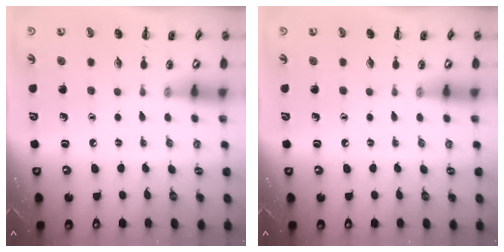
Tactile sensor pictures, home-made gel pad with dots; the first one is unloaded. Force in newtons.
{"total": 0.0}